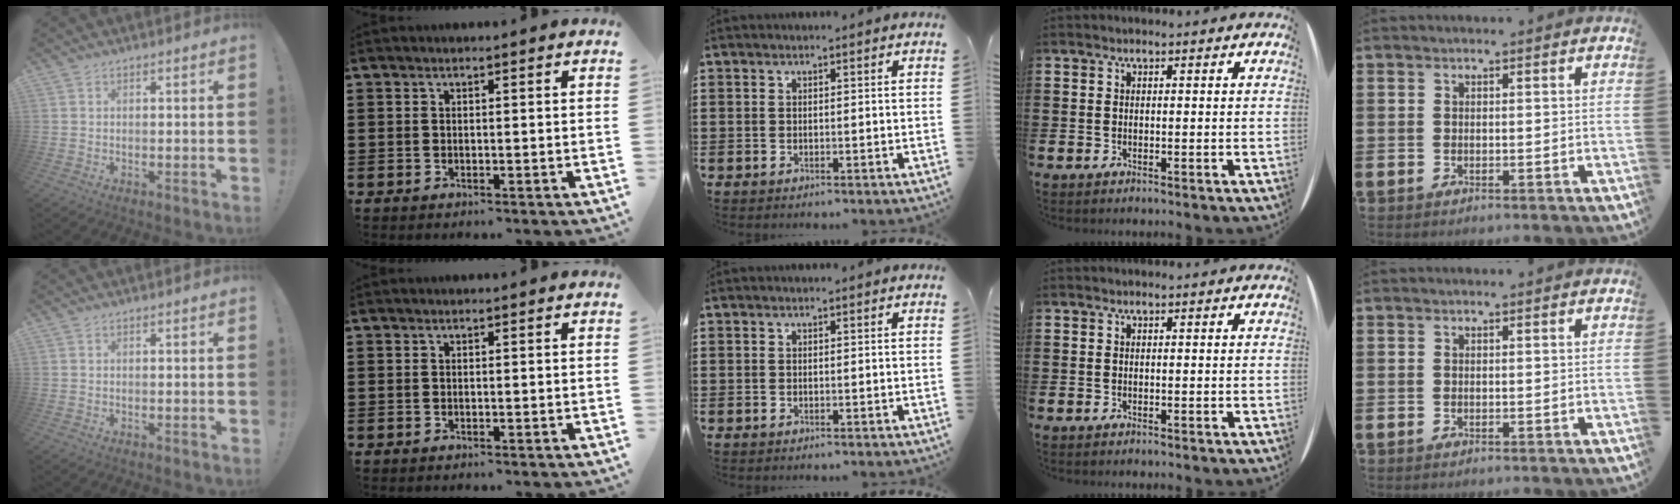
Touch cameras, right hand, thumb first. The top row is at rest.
{}